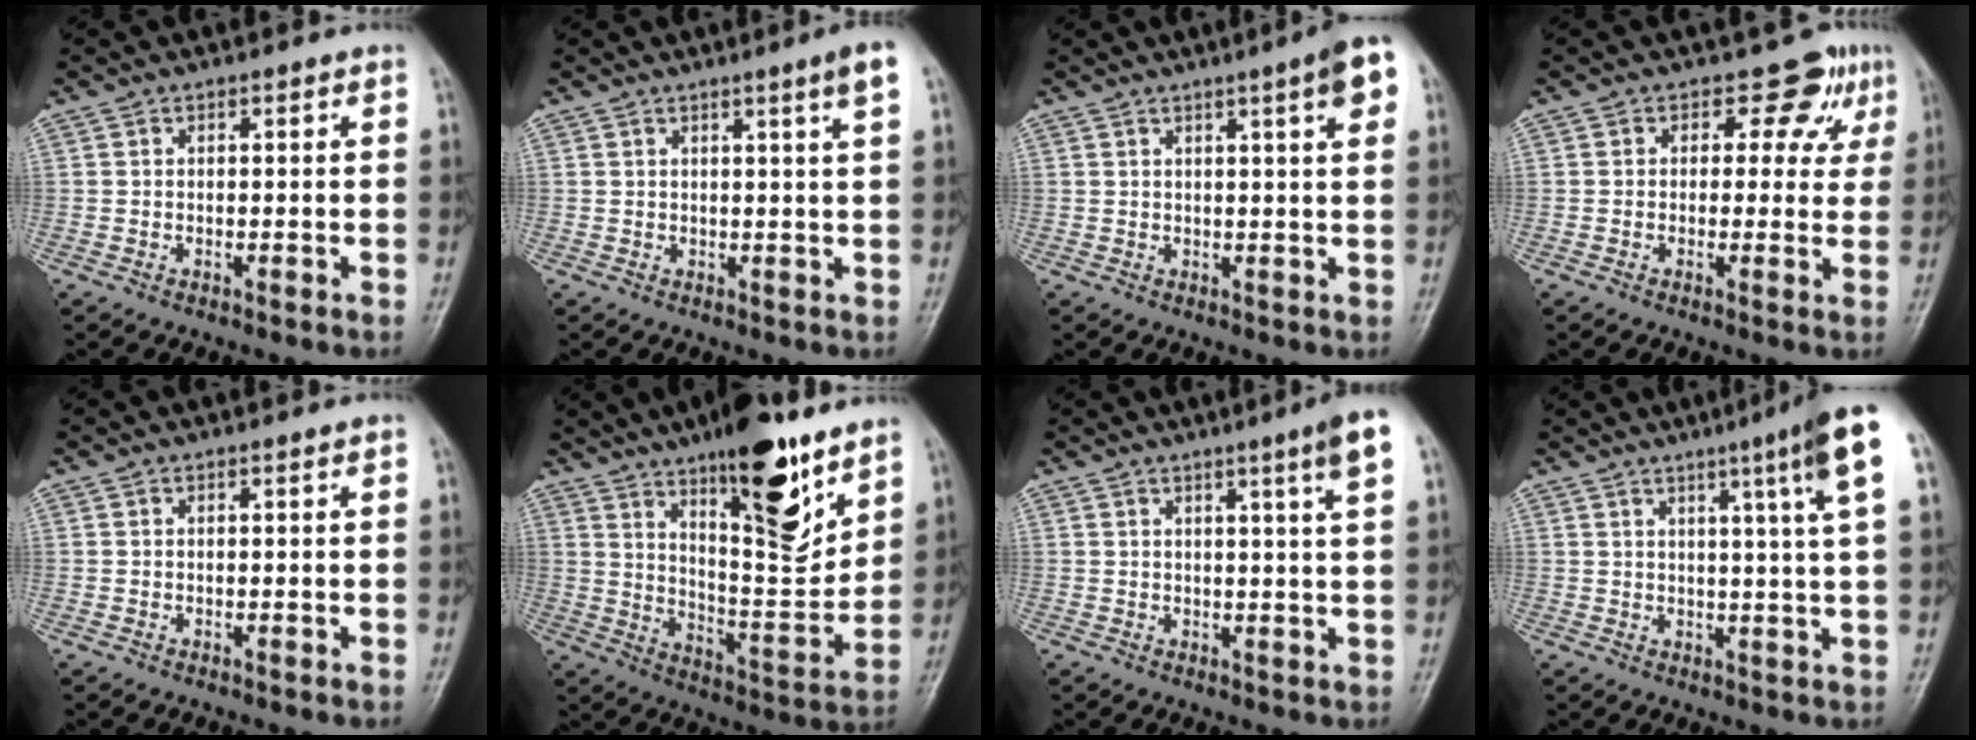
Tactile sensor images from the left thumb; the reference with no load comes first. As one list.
[{"total": 3.5, "force": [1.8, -0.7, 3.0], "torque": [-0.046, -0.012, 0.027]}, {"total": 6.4, "force": [2.9, 0.5, 5.6], "torque": [-0.072, -0.003, 0.035]}, {"total": 6.1, "force": [2.9, 4.5, 3.0], "torque": [0.010, -0.002, 0.025]}, {"total": 0.0}, {"total": 19.4, "force": [11.7, 6.1, 14.2], "torque": [-0.176, -0.075, 0.191]}, {"total": 5.9, "force": [3.0, -0.6, 5.0], "torque": [-0.072, -0.014, 0.041]}, {"total": 10.1, "force": [4.5, -0.6, 9.1], "torque": [-0.128, -0.009, 0.058]}]